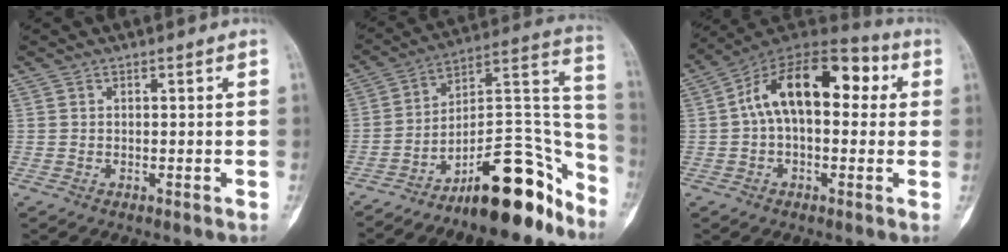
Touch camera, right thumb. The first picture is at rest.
{"total": 20.2, "force": [-13.9, 6.9, 12.9], "torque": [-0.128, 0.138, -0.220]}
{"total": 17.6, "force": [3.0, 9.9, 14.2], "torque": [-0.200, 0.049, 0.035]}